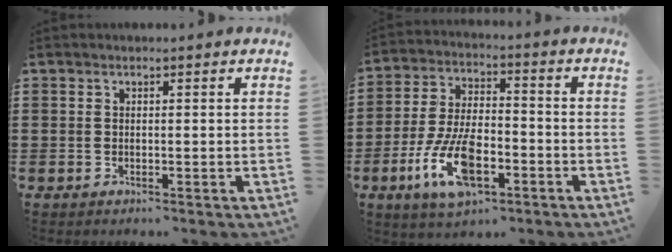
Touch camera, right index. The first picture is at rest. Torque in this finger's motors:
{"motor_torque": [2.14, 0.00, 1.05, 0.21]}